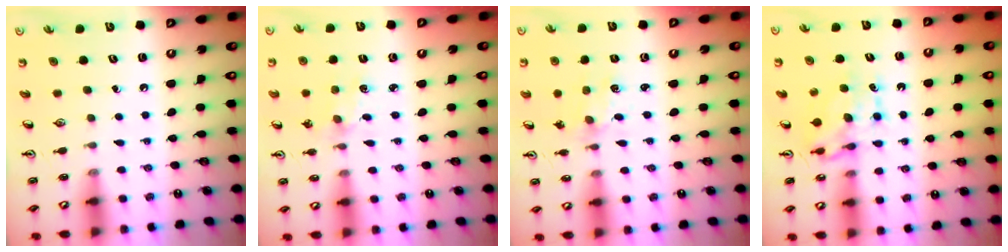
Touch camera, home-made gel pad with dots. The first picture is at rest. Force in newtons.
{"total": 1.7, "press": 1.7, "slide": 0.1}
{"total": 2.0, "press": 2.0, "slide": 0.5}
{"total": 7.1, "press": 7.0, "slide": 0.6}